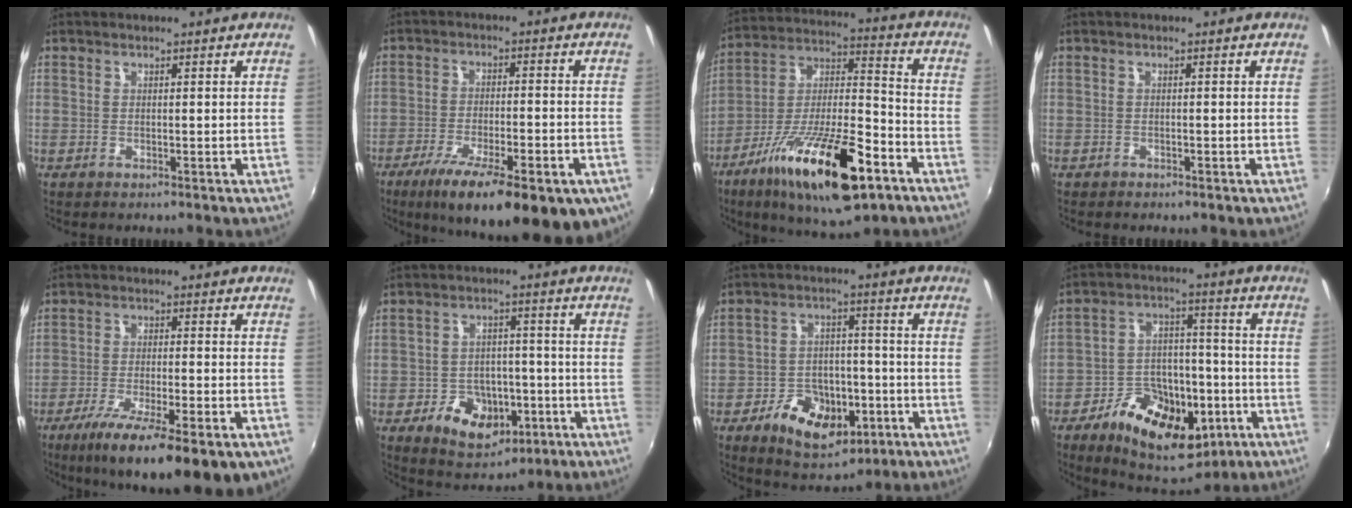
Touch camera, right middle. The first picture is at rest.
{"total": 21.3, "force": [-13.1, 6.0, 15.7], "torque": [-0.258, -0.056, -0.186]}
{"total": 23.1, "force": [-12.2, 6.9, 18.3], "torque": [-0.319, -0.030, -0.203]}
{"total": 1.0, "force": [-0.8, 0.5, 0.3], "torque": [-0.011, -0.001, -0.011]}
{"total": 17.1, "force": [-9.9, 3.8, 13.5], "torque": [-0.239, -0.050, -0.158]}
{"total": 11.6, "force": [-5.4, 8.2, 6.3], "torque": [-0.135, 0.015, -0.064]}
{"total": 13.5, "force": [-6.5, 8.4, 8.4], "torque": [-0.173, 0.010, -0.088]}
{"total": 18.9, "force": [-9.1, 10.5, 12.8], "torque": [-0.241, 0.009, -0.126]}